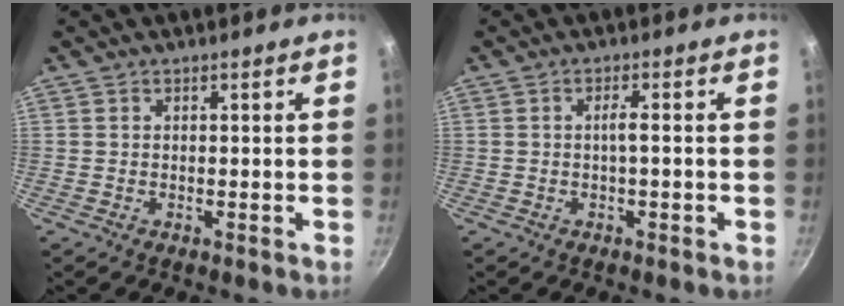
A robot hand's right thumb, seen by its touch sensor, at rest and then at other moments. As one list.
[{"total": 2.2, "force": [-0.5, 0.1, 2.1], "torque": [-0.044, 0.005, -0.009]}]